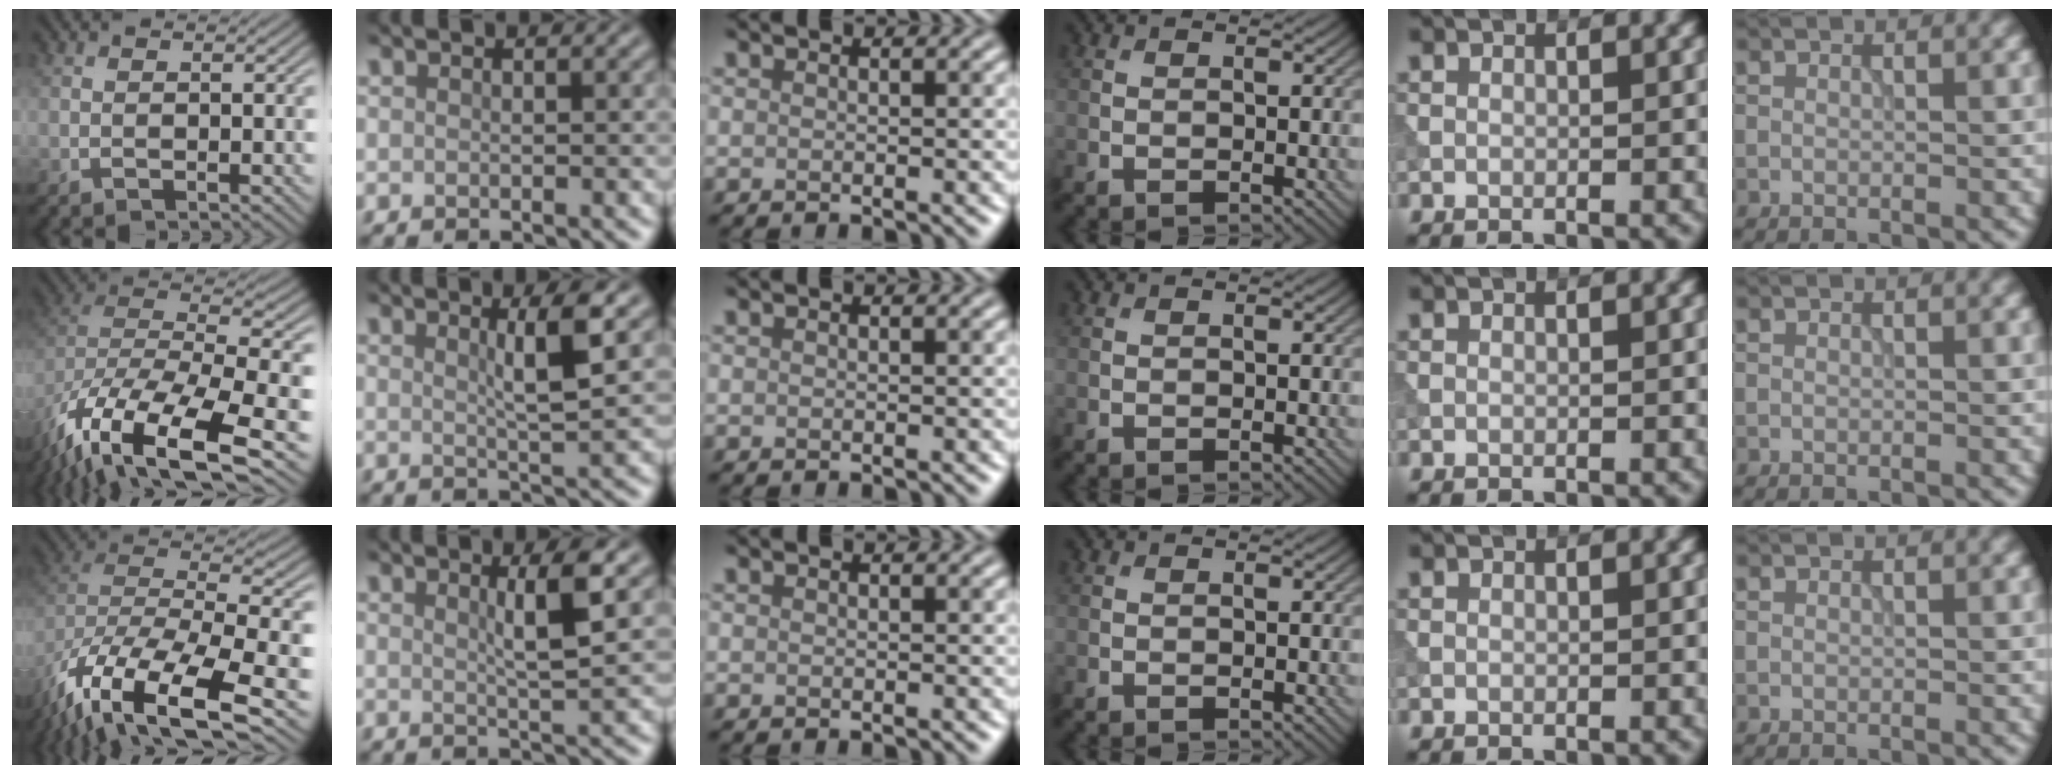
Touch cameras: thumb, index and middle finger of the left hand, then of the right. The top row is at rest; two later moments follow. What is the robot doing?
{"motion": "extract", "object": "tissue"}